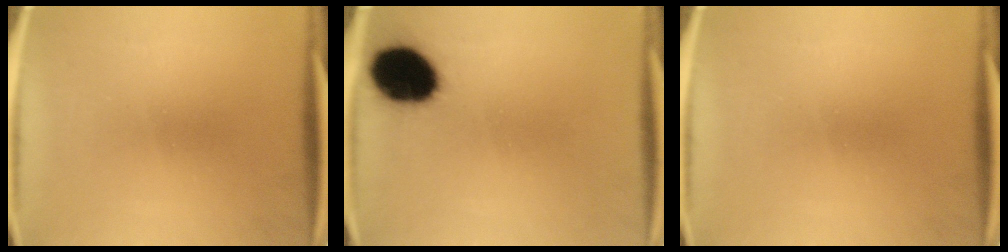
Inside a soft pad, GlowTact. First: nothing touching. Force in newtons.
{"total": 15.2}
{"total": 0.0}